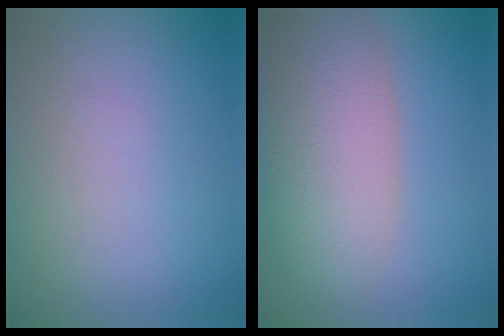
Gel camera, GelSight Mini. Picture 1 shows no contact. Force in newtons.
{"total": 7.0, "press": 7.0, "slide": 0.5}